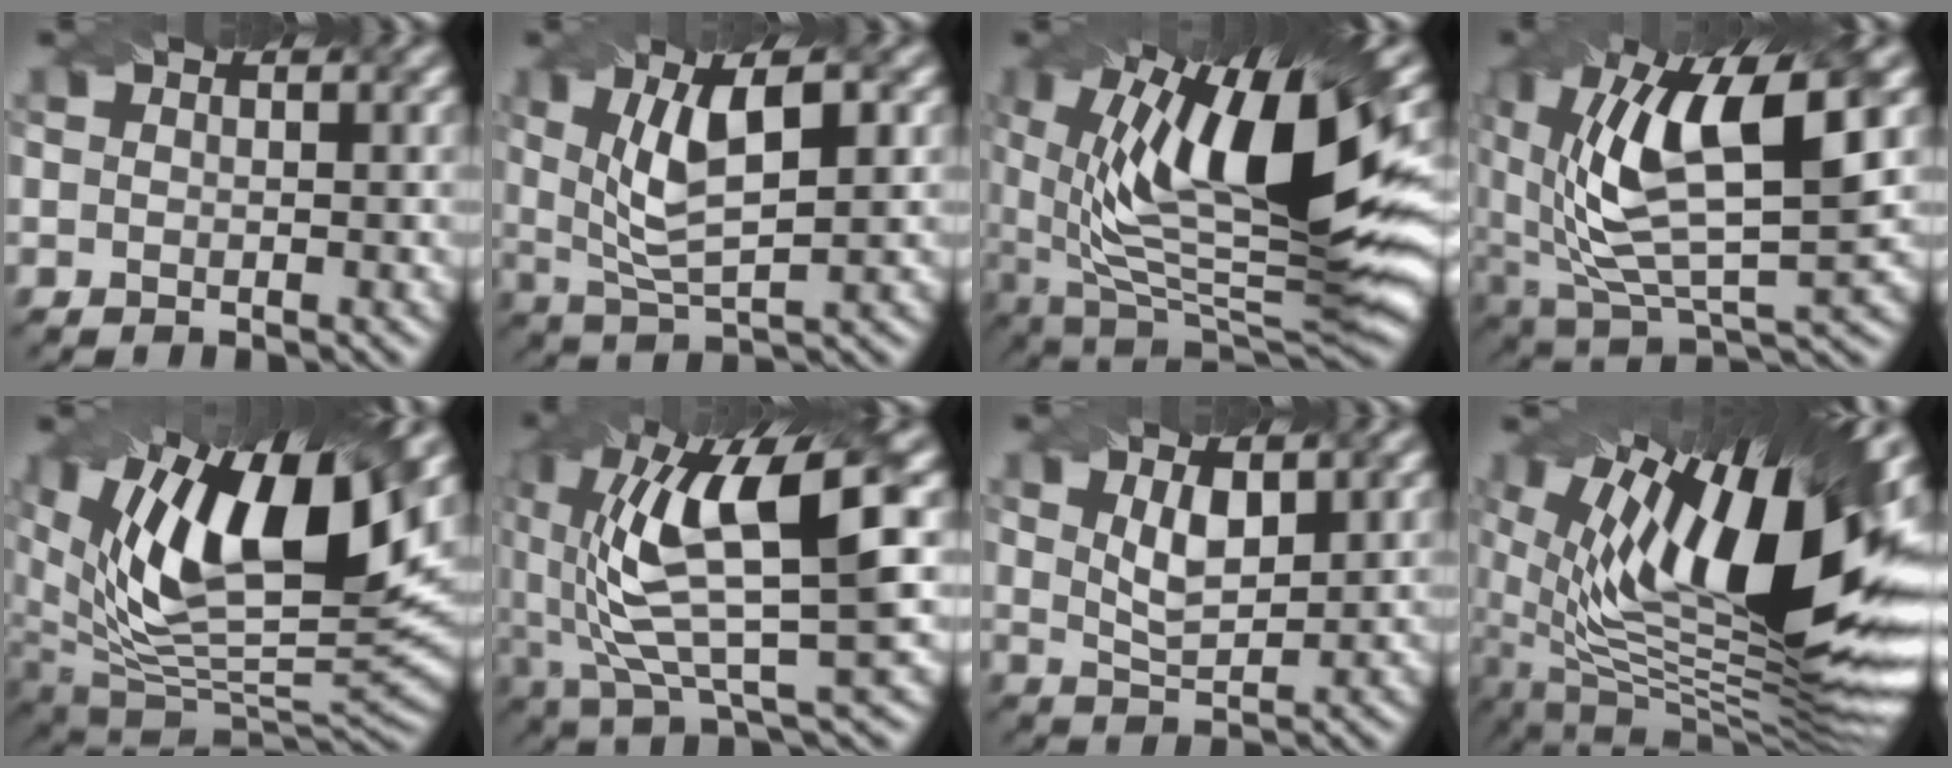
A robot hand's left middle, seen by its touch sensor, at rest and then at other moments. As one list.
[{"total": 7.2, "force": [1.6, 2.5, 6.6], "torque": [-0.130, 0.001, 0.030]}, {"total": 14.7, "force": [2.9, 5.0, 13.5], "torque": [-0.224, -0.008, 0.046]}, {"total": 12.3, "force": [2.9, 5.3, 10.7], "torque": [-0.210, -0.003, 0.056]}, {"total": 15.2, "force": [6.5, 6.7, 12.0], "torque": [-0.218, 0.011, 0.110]}, {"total": 11.2, "force": [2.0, 3.3, 10.5], "torque": [-0.202, -0.001, 0.044]}, {"total": 3.1, "force": [1.4, 1.2, 2.6], "torque": [-0.056, -0.005, 0.030]}, {"total": 18.6, "force": [4.0, 6.8, 16.8], "torque": [-0.264, 0.001, 0.069]}]